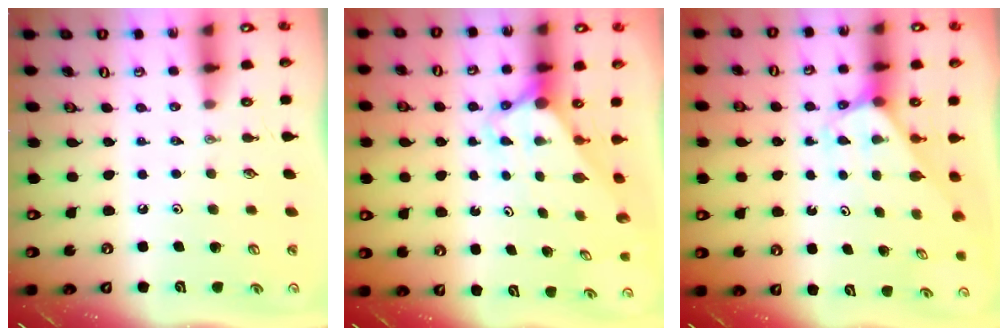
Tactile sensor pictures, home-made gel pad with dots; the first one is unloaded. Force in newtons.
{"total": 2.9, "press": 2.9, "slide": 0.3}
{"total": 2.4, "press": 2.4, "slide": 0.2}